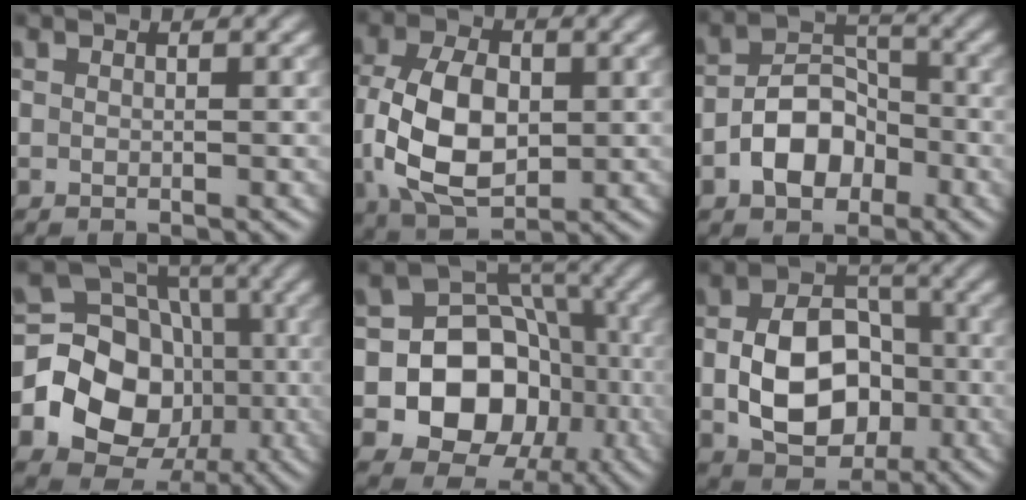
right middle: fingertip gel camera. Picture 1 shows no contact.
{"total": 8.6, "force": [-0.4, 5.4, 6.7], "torque": [-0.143, -0.005, -0.007]}
{"total": 5.4, "force": [-2.4, 3.6, 3.3], "torque": [-0.049, 0.005, -0.046]}
{"total": 13.0, "force": [-2.6, 11.1, 6.2], "torque": [-0.098, -0.007, -0.076]}
{"total": 12.4, "force": [-3.1, 10.3, 6.2], "torque": [-0.087, 0.001, -0.084]}
{"total": 8.8, "force": [-1.2, 6.3, 6.1], "torque": [-0.110, -0.005, -0.017]}